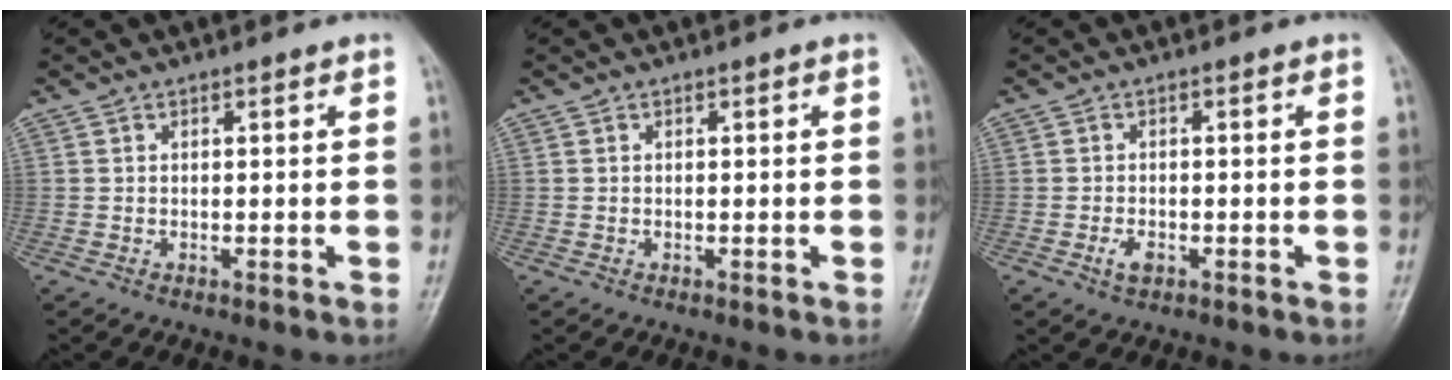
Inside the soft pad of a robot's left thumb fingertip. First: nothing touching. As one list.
[{"total": 0.0}, {"total": 2.2, "force": [-0.9, 1.2, 1.5], "torque": [-0.030, 0.000, -0.016]}]